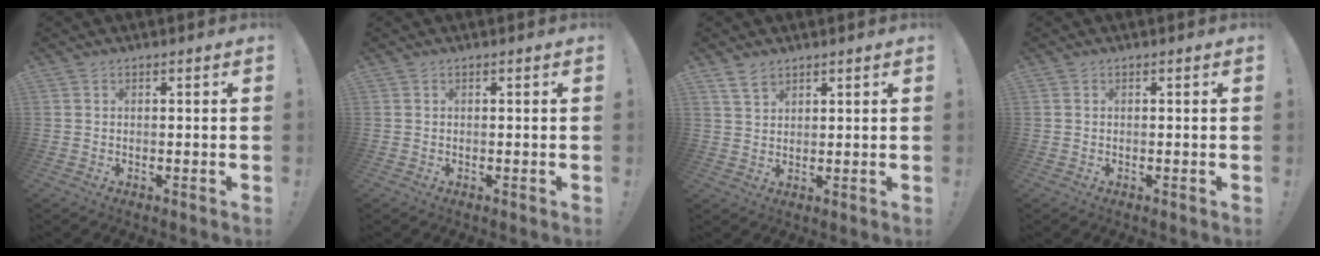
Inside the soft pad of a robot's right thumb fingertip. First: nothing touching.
{"total": 0.0}
{"total": 4.4, "force": [3.3, 2.3, 1.8], "torque": [-0.035, -0.012, 0.063]}
{"total": 0.0}